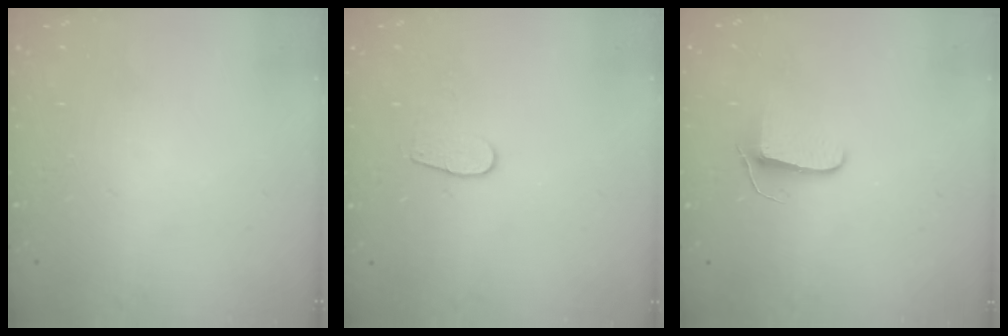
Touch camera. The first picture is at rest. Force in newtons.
{"total": 6.4, "press": 6.4, "slide": 0.6}
{"total": 6.3, "press": 6.2, "slide": 0.5}